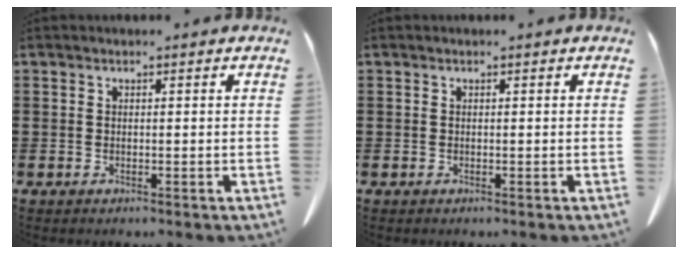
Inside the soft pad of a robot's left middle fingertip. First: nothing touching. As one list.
[{"total": 0.0}]